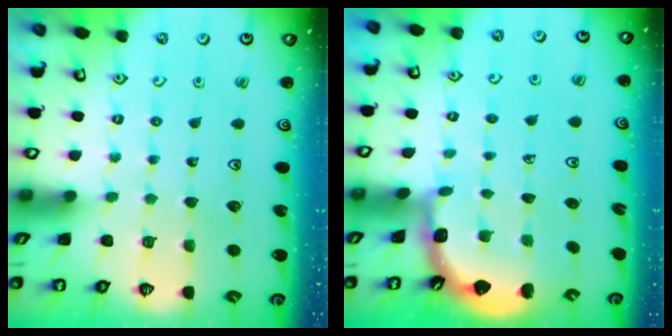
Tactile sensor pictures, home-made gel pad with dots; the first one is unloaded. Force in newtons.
{"total": 2.0, "press": 2.0, "slide": 0.2}